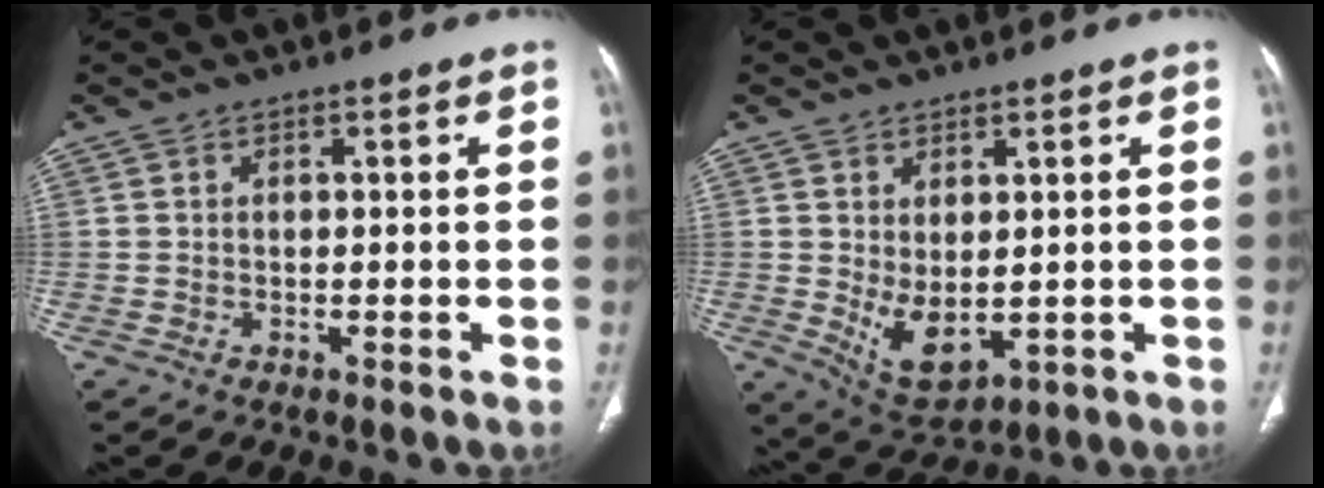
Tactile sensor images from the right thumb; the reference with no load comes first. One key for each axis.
{"total": 7.5, "fx": -0.2, "fy": 4.2, "fz": 6.2, "tx": -0.095, "ty": -0.013, "tz": 0.022}